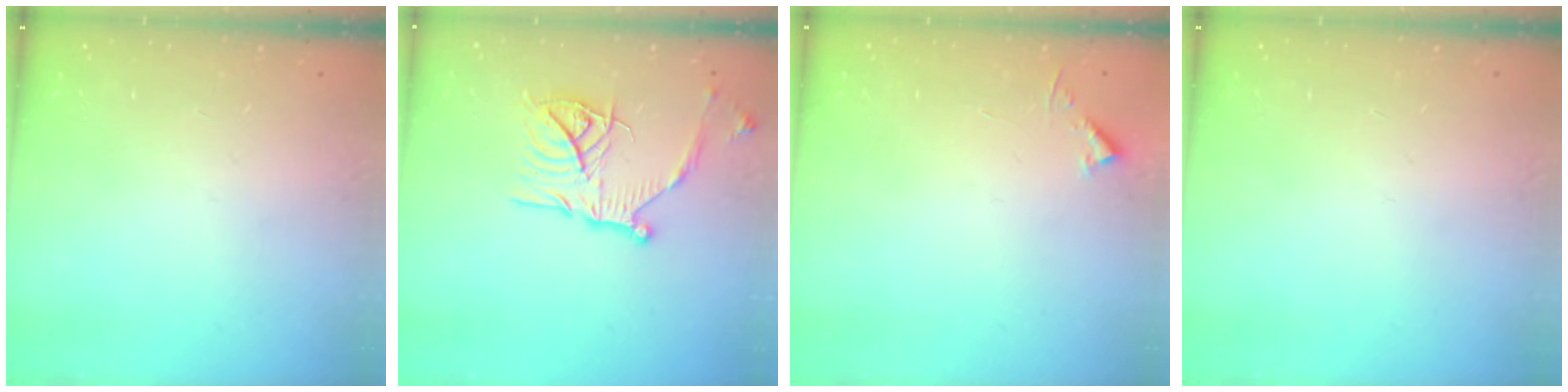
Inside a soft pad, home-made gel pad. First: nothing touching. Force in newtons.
{"total": 18.0, "press": 18.0, "slide": 1.5}
{"total": 4.0, "press": 4.0, "slide": 0.4}
{"total": 0.0}